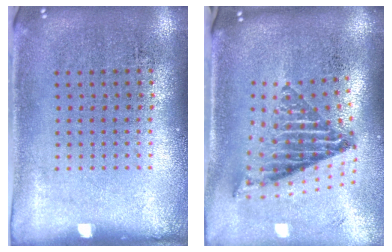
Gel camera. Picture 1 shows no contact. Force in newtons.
{"total": 2.0, "press": 1.5, "slide": 1.4}